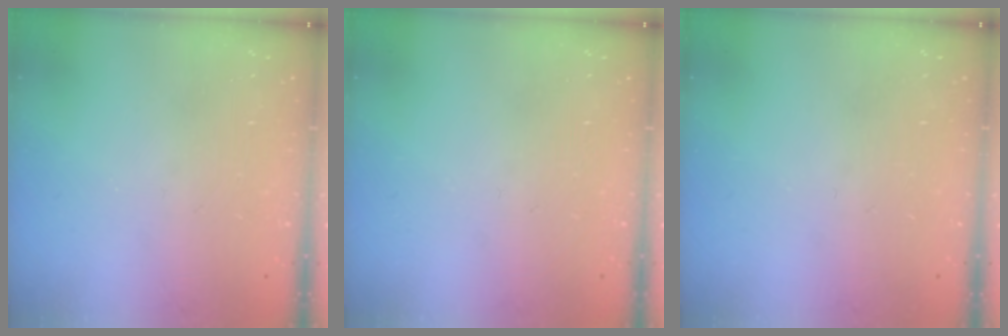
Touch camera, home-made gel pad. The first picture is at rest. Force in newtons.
{"total": 0.0}
{"total": 0.0}